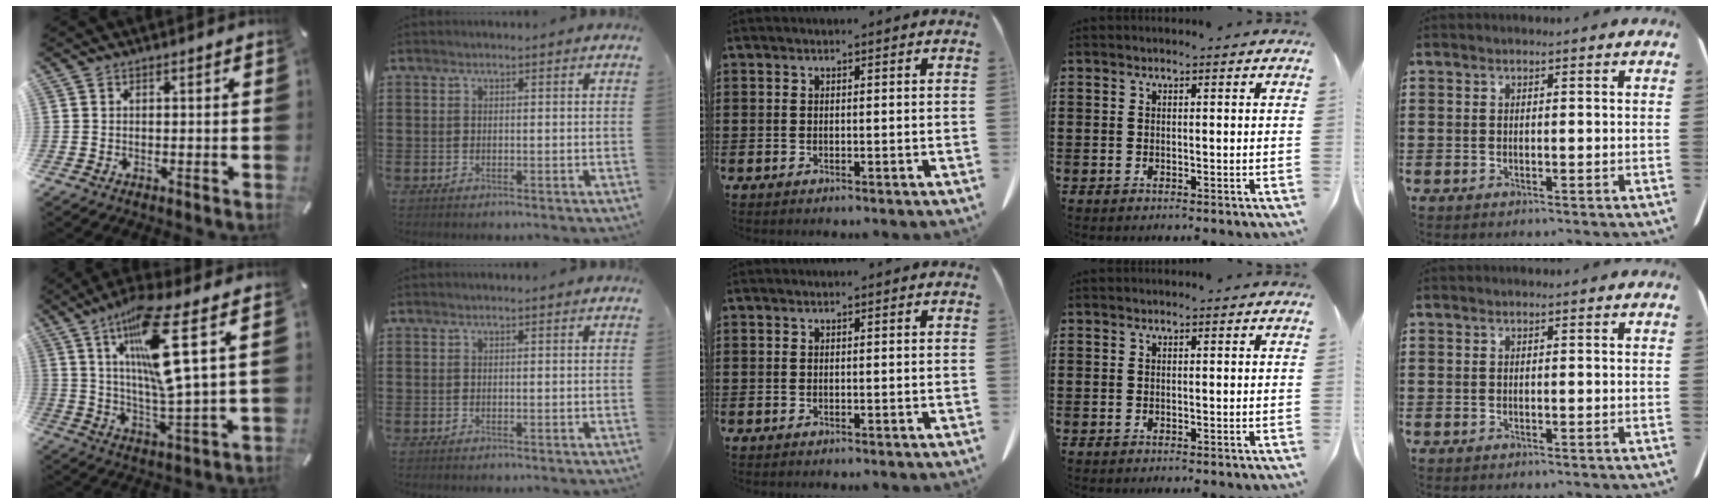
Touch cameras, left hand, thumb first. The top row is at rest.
{"thumb": {"total": 17.4, "force": [7.9, 2.4, 15.3], "torque": [-0.309, -0.031, 0.111]}}